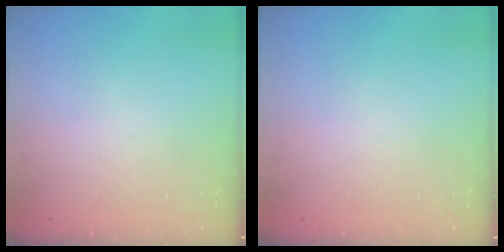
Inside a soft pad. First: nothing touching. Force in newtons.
{"total": 0.0}